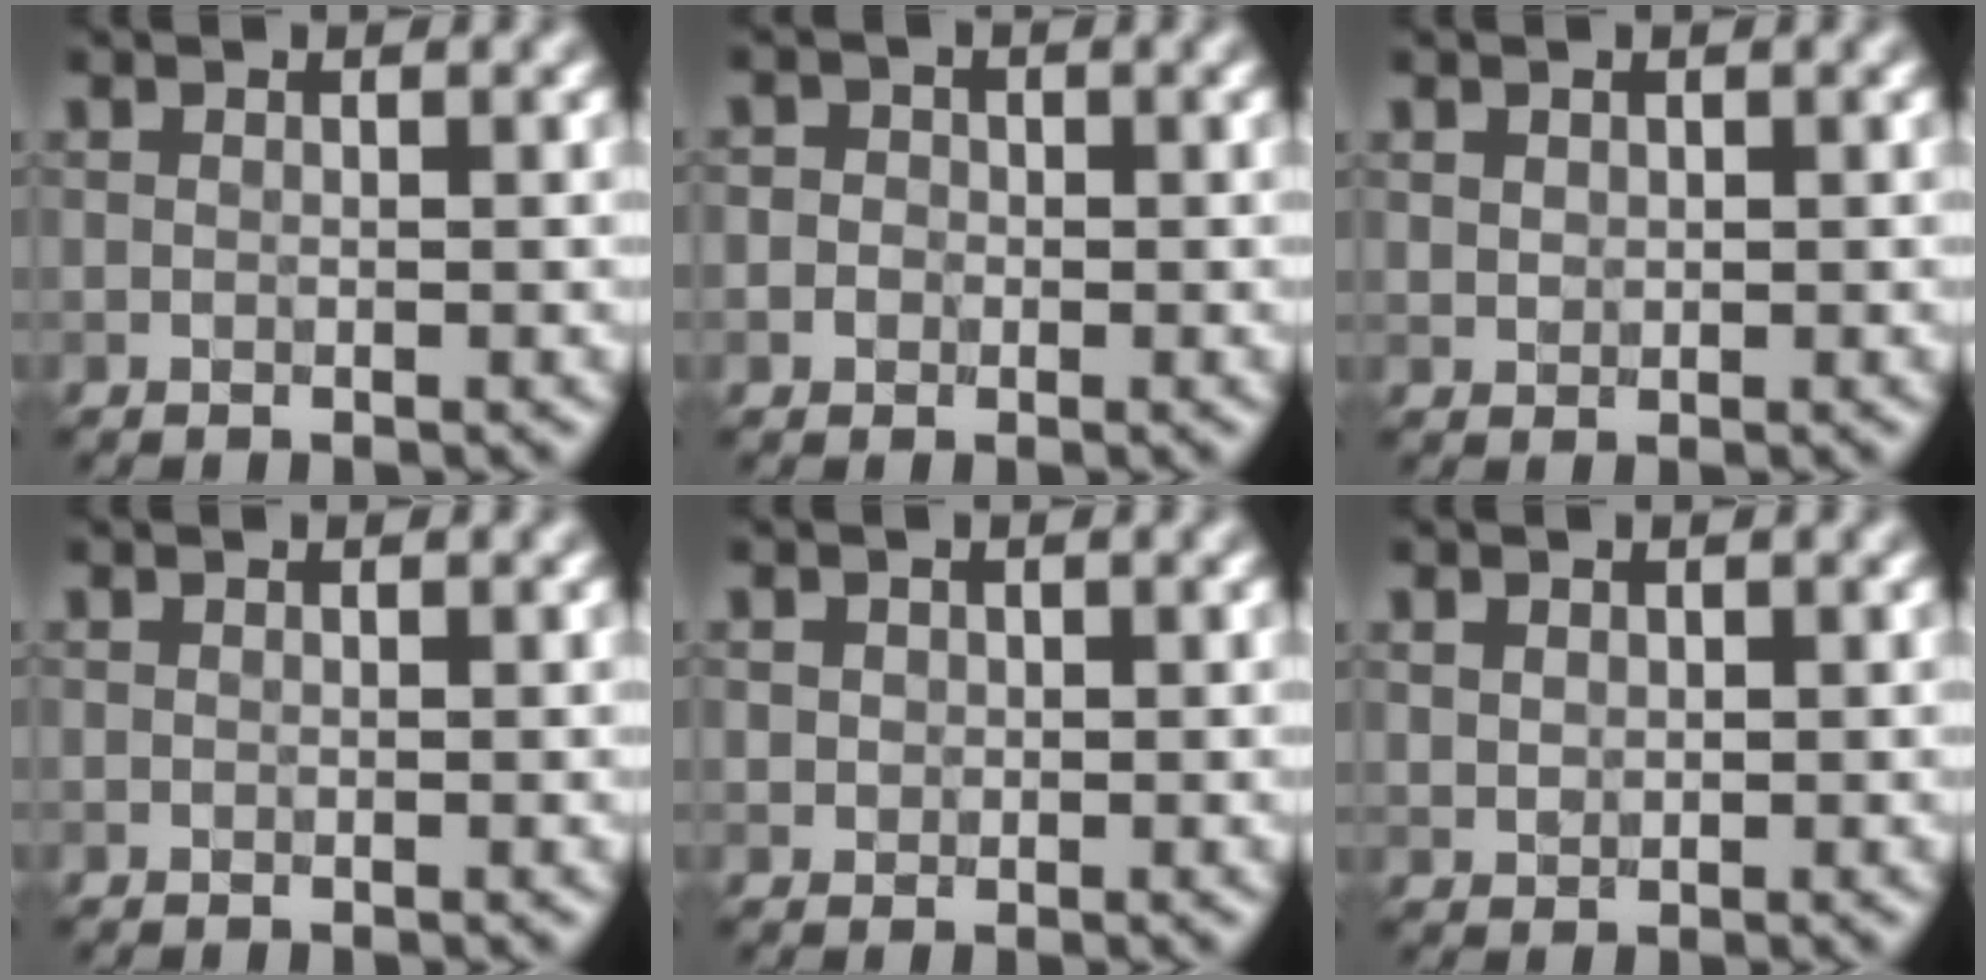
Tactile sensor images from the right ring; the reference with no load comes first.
{"total": 2.5, "force": [0.3, 2.3, 1.0], "torque": [0.008, 0.016, -0.021]}
{"total": 0.9, "force": [0.4, 0.7, 0.3], "torque": [-0.005, -0.003, 0.012]}
{"total": 0.0}
{"total": 0.9, "force": [0.2, 0.8, 0.2], "torque": [0.002, -0.004, 0.006]}
{"total": 1.2, "force": [0.5, 1.0, 0.5], "torque": [-0.011, -0.002, 0.013]}